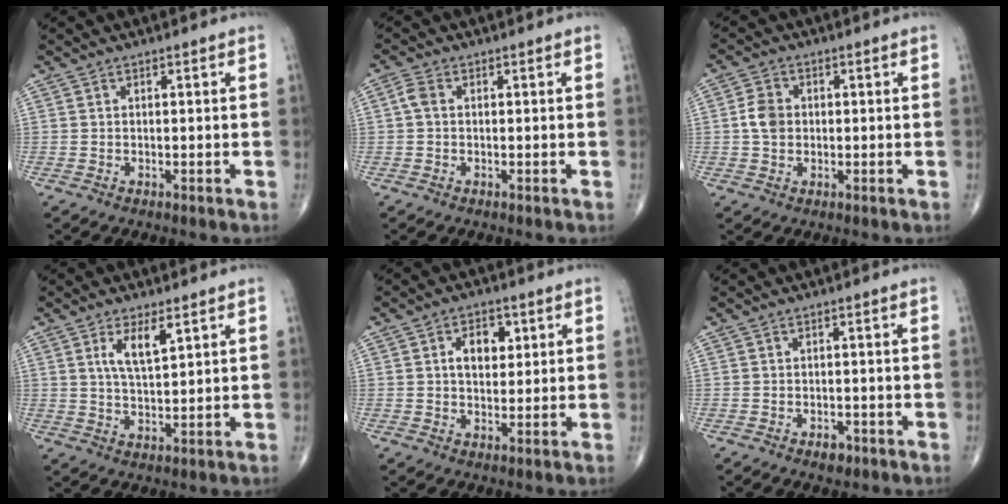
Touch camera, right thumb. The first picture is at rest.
{"total": 2.1, "force": [0.1, 1.4, 1.6], "torque": [-0.035, 0.006, -0.002]}
{"total": 4.4, "force": [0.0, 3.5, 2.7], "torque": [-0.045, 0.005, -0.005]}
{"total": 6.1, "force": [2.8, 2.0, 5.0], "torque": [-0.088, -0.019, 0.055]}
{"total": 6.0, "force": [1.5, 3.9, 4.3], "torque": [-0.043, -0.001, 0.022]}
{"total": 2.1, "force": [-1.3, 1.2, 1.2], "torque": [-0.013, 0.003, -0.018]}